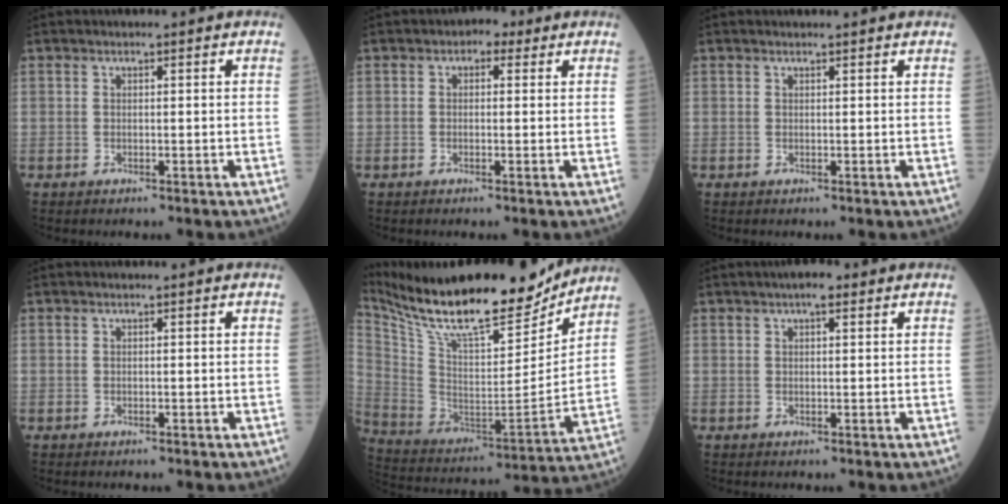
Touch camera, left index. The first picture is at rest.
{"total": 2.1, "force": [0.9, 1.5, 1.2], "torque": [-0.011, 0.009, 0.004]}
{"total": 1.9, "force": [1.8, 0.2, 0.4], "torque": [-0.008, 0.010, 0.019]}
{"total": 0.0}
{"total": 25.2, "force": [21.7, 5.3, 11.7], "torque": [-0.225, -0.020, 0.349]}
{"total": 2.7, "force": [1.6, 0.8, 2.0], "torque": [-0.028, 0.007, 0.018]}